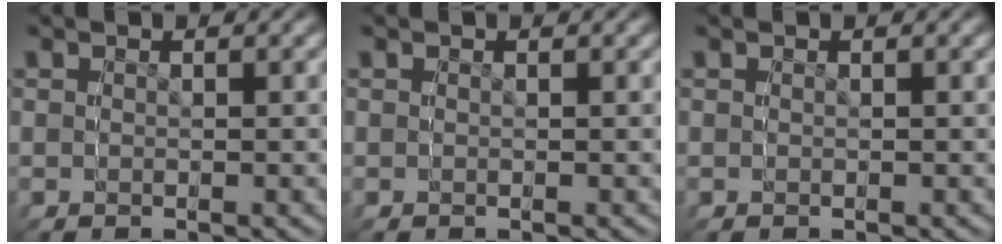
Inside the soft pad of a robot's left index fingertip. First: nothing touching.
{"total": 0.0}
{"total": 0.0}